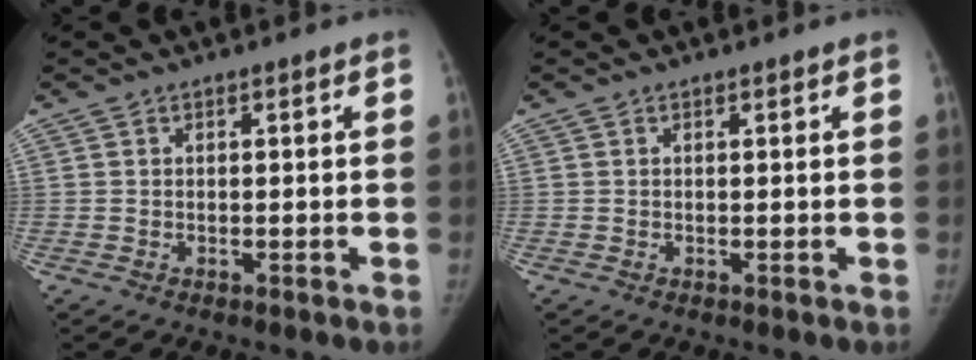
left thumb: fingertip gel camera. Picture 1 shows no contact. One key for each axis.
{"total": 0.0}